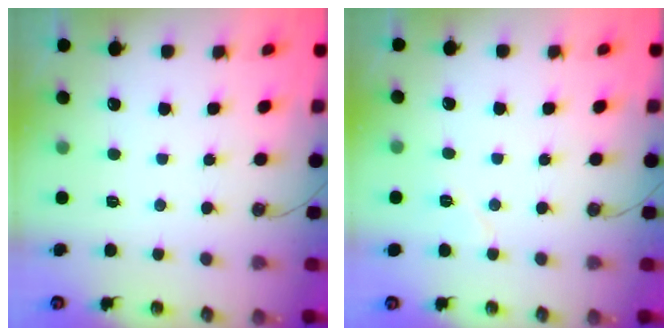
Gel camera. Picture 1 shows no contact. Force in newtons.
{"total": 5.6, "press": 5.3, "slide": 1.7}